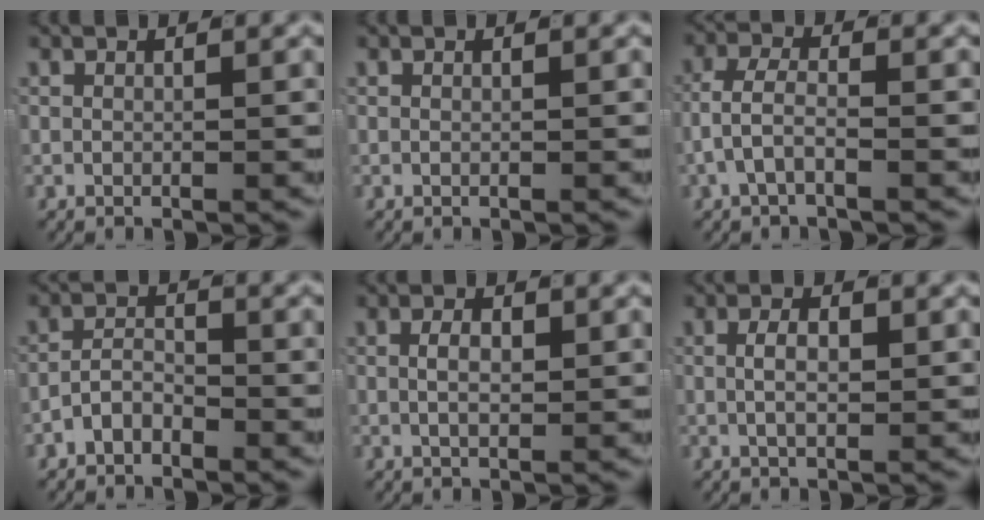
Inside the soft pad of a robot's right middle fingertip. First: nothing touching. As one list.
[{"total": 0.0}, {"total": 3.0, "force": [-1.2, 1.4, 2.4], "torque": [-0.048, -0.003, -0.021]}, {"total": 2.2, "force": [-1.7, 1.2, 0.8], "torque": [-0.003, -0.001, -0.036]}, {"total": 2.1, "force": [0.0, 0.8, 1.9], "torque": [-0.025, -0.004, 0.001]}, {"total": 2.4, "force": [0.0, 0.8, 2.3], "torque": [-0.032, -0.002, -0.001]}]